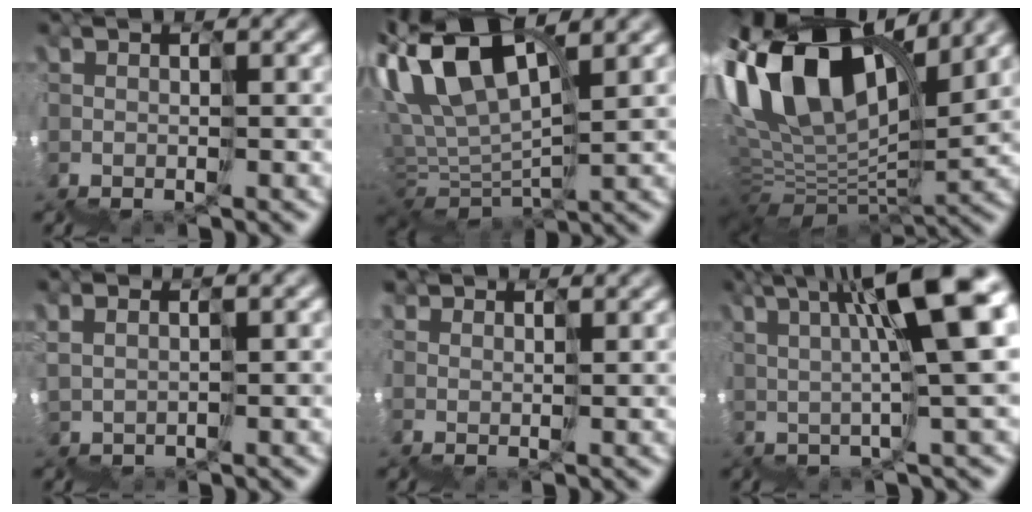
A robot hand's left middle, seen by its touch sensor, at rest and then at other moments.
{"total": 5.9, "force": [4.5, 1.9, 3.2], "torque": [-0.099, 0.036, 0.071]}
{"total": 8.5, "force": [5.5, 4.2, 4.9], "torque": [-0.126, 0.049, 0.082]}
{"total": 2.4, "force": [1.2, -1.1, -1.7], "torque": [0.034, 0.026, 0.022]}
{"total": 2.9, "force": [2.9, 0.2, -0.4], "torque": [0.006, 0.030, 0.046]}
{"total": 7.5, "force": [3.6, 0.2, 6.6], "torque": [-0.088, 0.034, 0.064]}